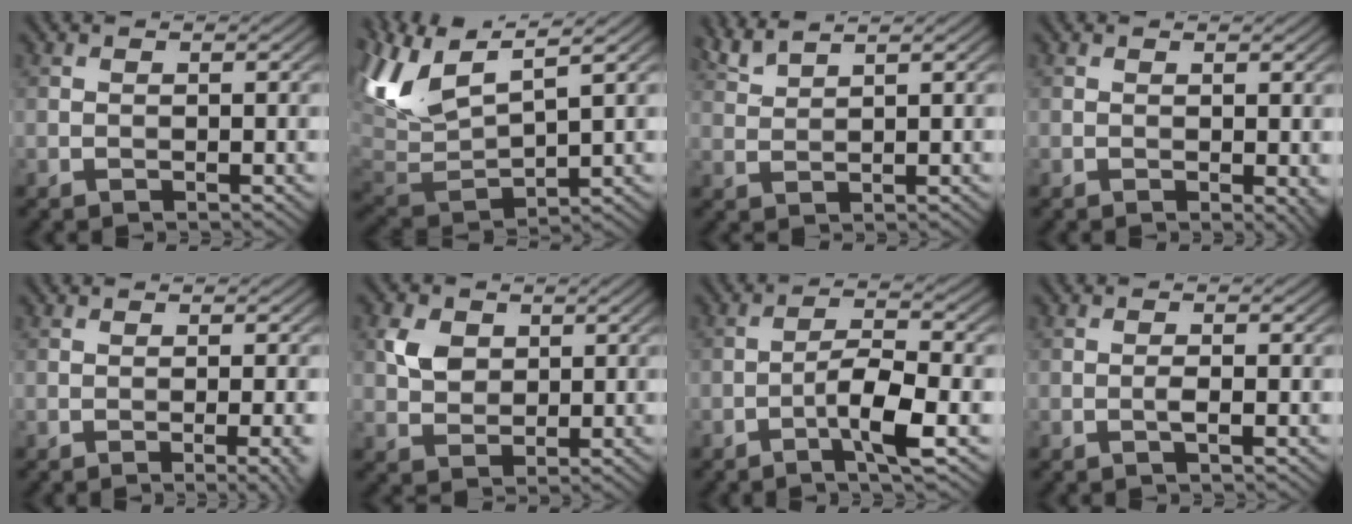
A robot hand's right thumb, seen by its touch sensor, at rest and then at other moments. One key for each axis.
{"total": 11.9, "fx": 6.5, "fy": 4.2, "fz": 9.0, "tx": -0.221, "ty": 0.018, "tz": 0.128}
{"total": 3.1, "fx": 2.7, "fy": 0.4, "fz": 1.5, "tx": -0.032, "ty": 0.010, "tz": 0.061}
{"total": 1.2, "fx": 0.0, "fy": 0.3, "fz": 1.1, "tx": -0.012, "ty": -0.006, "tz": 0.000}
{"total": 3.1, "fx": -0.7, "fy": 0.6, "fz": 3.0, "tx": -0.039, "ty": 0.005, "tz": -0.013}
{"total": 4.0, "fx": 1.4, "fy": 3.1, "fz": 2.1, "tx": -0.053, "ty": 0.003, "tz": 0.027}
{"total": 5.7, "fx": -2.7, "fy": 0.9, "fz": 4.9, "tx": -0.090, "ty": 0.011, "tz": -0.059}
{"total": 1.1, "fx": -0.5, "fy": 0.1, "fz": 1.0, "tx": -0.021, "ty": 0.001, "tz": -0.011}